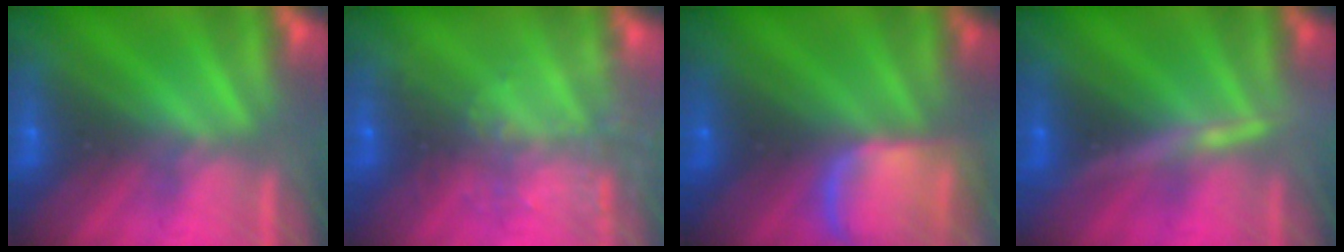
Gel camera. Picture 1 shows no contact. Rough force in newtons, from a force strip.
{"total": 6.7}
{"total": 8.2}
{"total": 3.3}